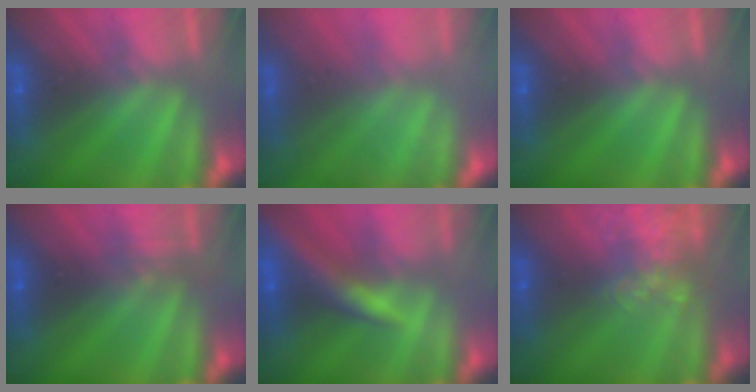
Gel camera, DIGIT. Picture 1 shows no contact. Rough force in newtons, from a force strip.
{"total": 2.1}
{"total": 0.0}
{"total": 2.3}
{"total": 7.3}
{"total": 7.1}